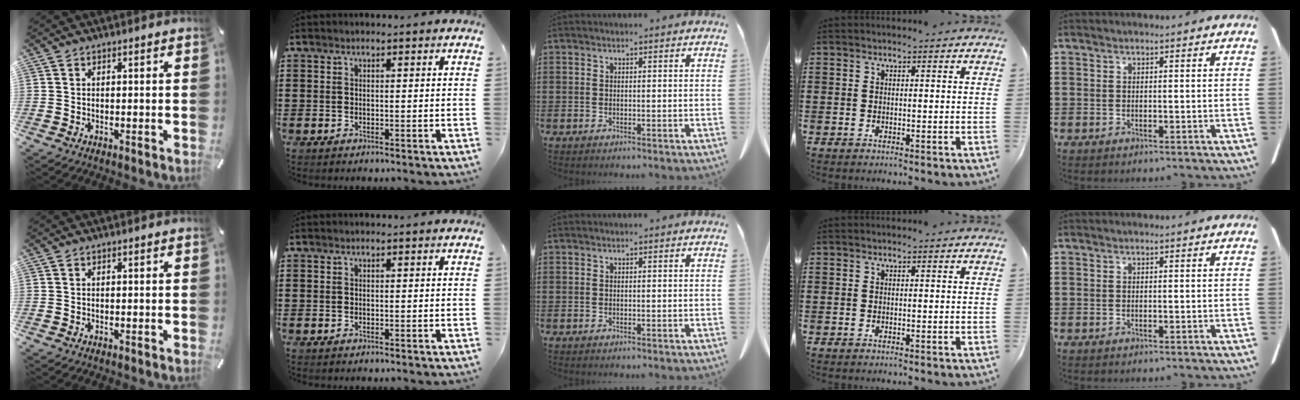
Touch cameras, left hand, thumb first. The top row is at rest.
{}